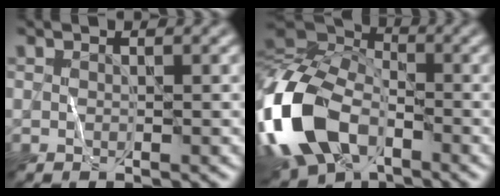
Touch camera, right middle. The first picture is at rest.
{"total": 15.1, "force": [-6.1, 9.4, 10.1], "torque": [-0.248, -0.014, -0.131]}